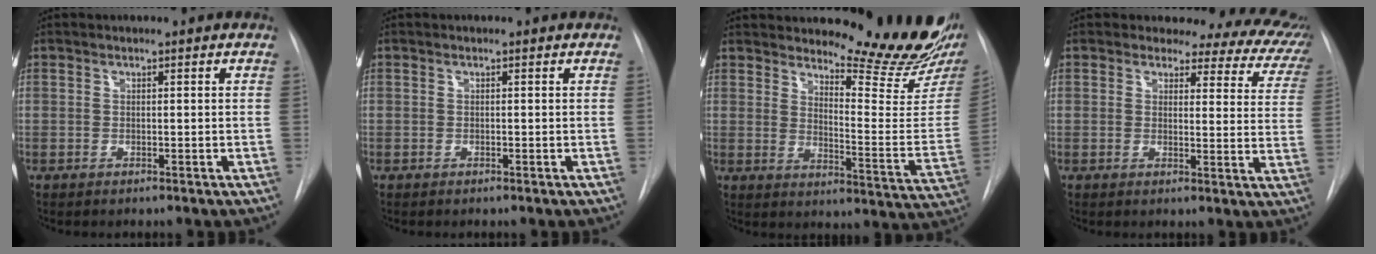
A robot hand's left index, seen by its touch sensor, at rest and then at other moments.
{"total": 0.0}
{"total": 19.8, "force": [17.3, 2.9, 9.2], "torque": [-0.121, -0.103, 0.208]}
{"total": 12.9, "force": [10.9, 5.5, 4.1], "torque": [-0.016, -0.031, 0.086]}